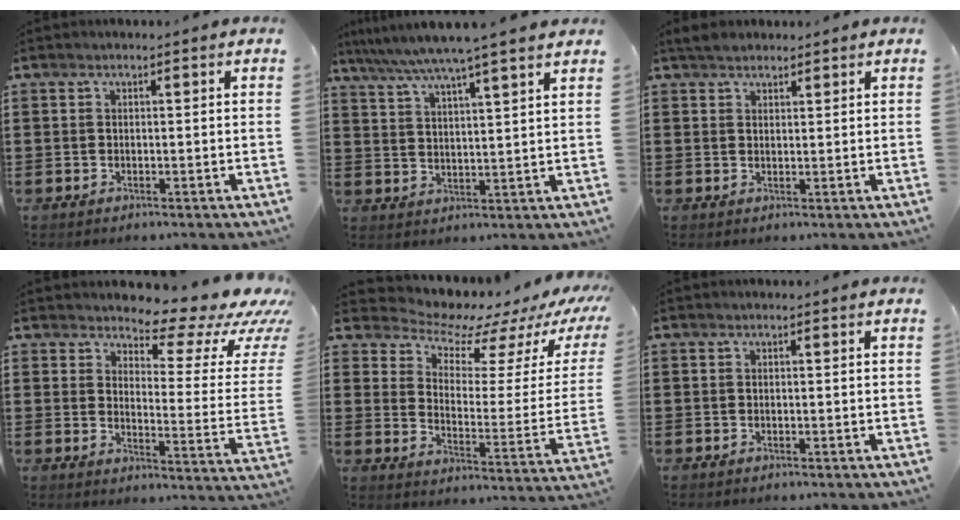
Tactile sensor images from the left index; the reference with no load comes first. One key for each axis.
{"total": 6.1, "fx": 5.3, "fy": -0.8, "fz": 3.0, "tx": -0.076, "ty": -0.028, "tz": 0.090}
{"total": 2.1, "fx": 1.9, "fy": 0.9, "fz": 0.4, "tx": -0.013, "ty": 0.005, "tz": 0.037}
{"total": 7.9, "fx": 6.4, "fy": 2.4, "fz": 3.9, "tx": -0.065, "ty": -0.049, "tz": 0.106}
{"total": 6.9, "fx": 6.3, "fy": 2.3, "fz": 1.5, "tx": -0.045, "ty": -0.060, "tz": 0.105}
{"total": 0.0}